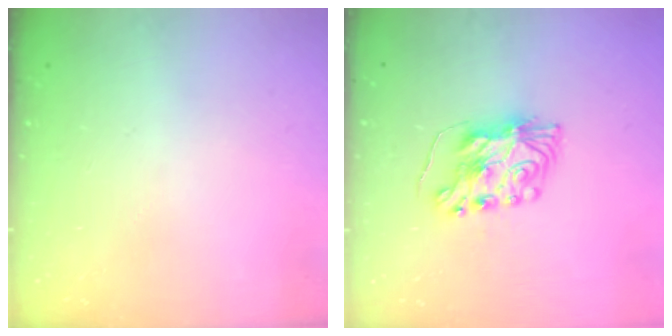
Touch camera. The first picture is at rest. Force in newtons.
{"total": 8.2, "press": 8.2, "slide": 0.6}